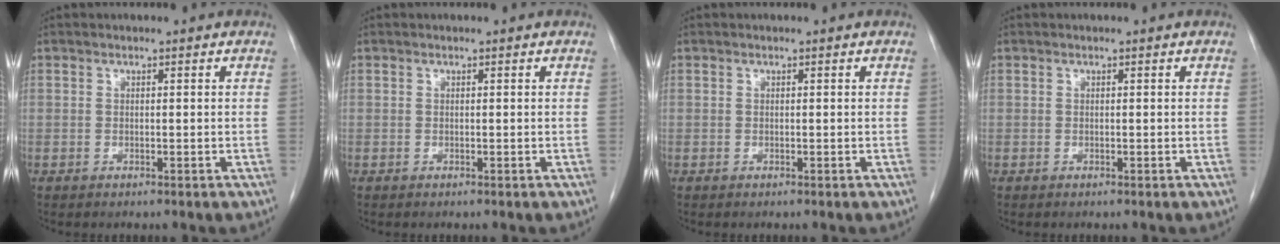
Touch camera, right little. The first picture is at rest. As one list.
[{"total": 0.0}, {"total": 0.0}, {"total": 0.0}]